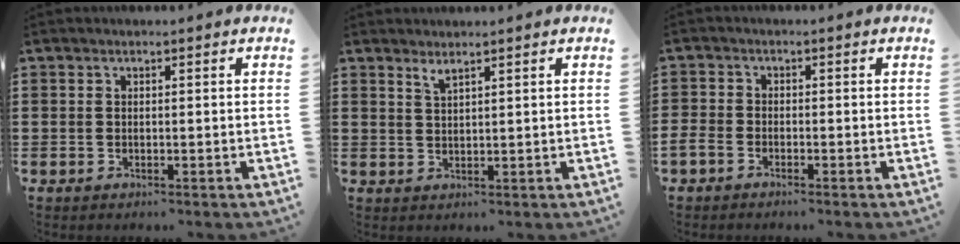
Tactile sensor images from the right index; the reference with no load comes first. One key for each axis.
{"total": 1.7, "fx": 1.5, "fy": 0.2, "fz": 0.8, "tx": -0.018, "ty": 0.001, "tz": 0.028}
{"total": 1.7, "fx": -1.6, "fy": 0.6, "fz": 0.4, "tx": -0.019, "ty": 0.001, "tz": -0.035}